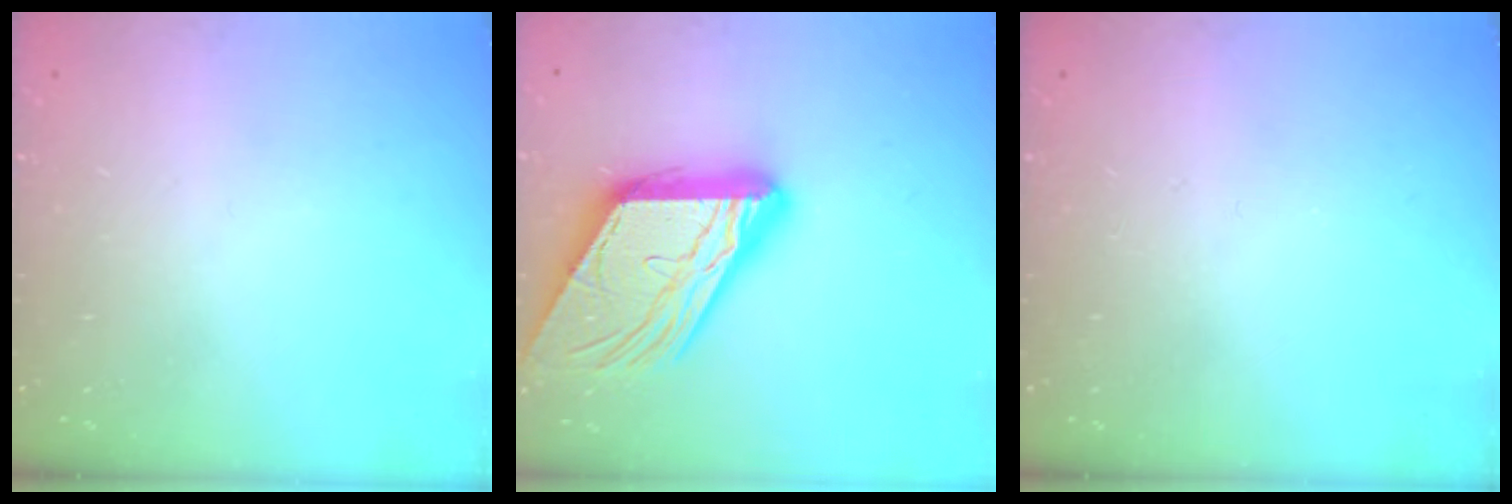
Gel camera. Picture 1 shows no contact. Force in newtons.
{"total": 20.7, "press": 20.6, "slide": 2.1}
{"total": 0.0}